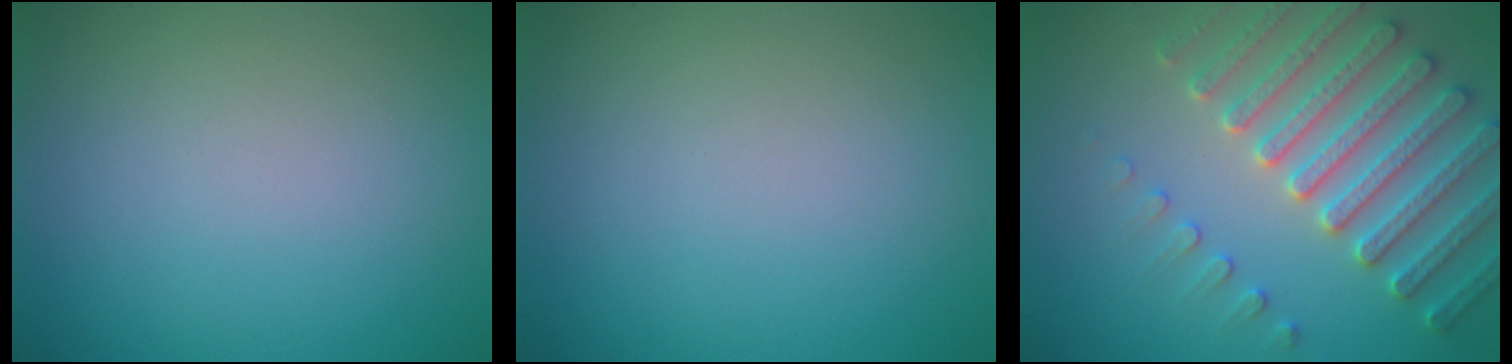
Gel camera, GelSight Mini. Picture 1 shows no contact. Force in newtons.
{"total": 0.0}
{"total": 6.7, "press": 6.5, "slide": 1.6}